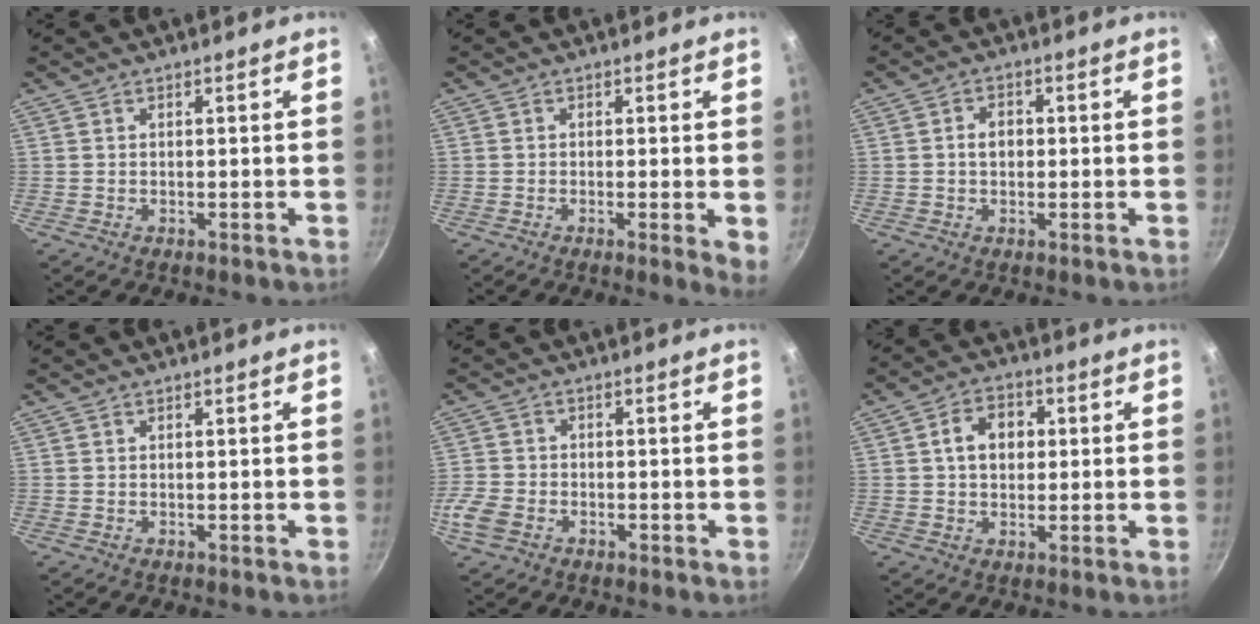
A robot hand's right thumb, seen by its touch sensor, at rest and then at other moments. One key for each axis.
{"total": 3.5, "fx": -0.3, "fy": 0.7, "fz": 3.4, "tx": -0.041, "ty": -0.010, "tz": -0.008}
{"total": 3.2, "fx": 0.0, "fy": 2.5, "fz": 2.1, "tx": -0.018, "ty": 0.009, "tz": -0.001}
{"total": 0.0}
{"total": 5.9, "fx": -2.9, "fy": 4.1, "fz": 3.1, "tx": -0.072, "ty": 0.015, "tz": -0.063}
{"total": 7.2, "fx": 1.0, "fy": 5.5, "fz": 4.6, "tx": -0.049, "ty": 0.011, "tz": 0.008}